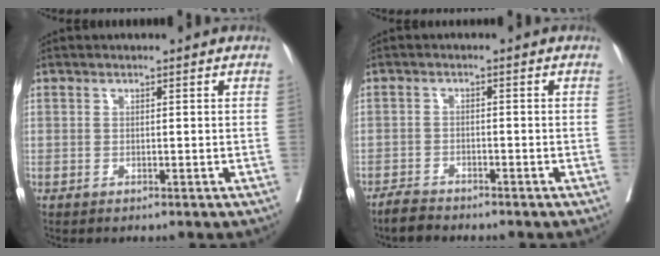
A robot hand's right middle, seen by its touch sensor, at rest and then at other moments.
{"total": 2.6, "force": [-2.5, 0.5, 0.6], "torque": [-0.018, -0.007, -0.048]}